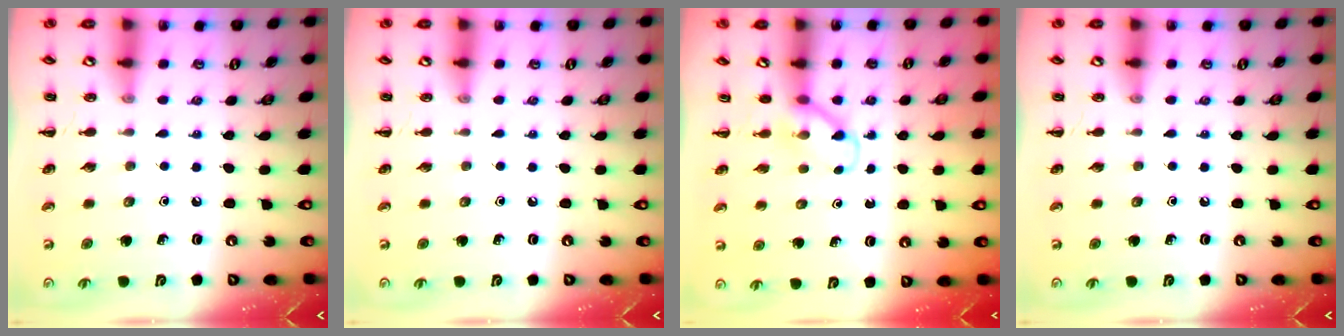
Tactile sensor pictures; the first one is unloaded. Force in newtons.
{"total": 0.0}
{"total": 3.5, "press": 3.3, "slide": 1.0}
{"total": 0.0}